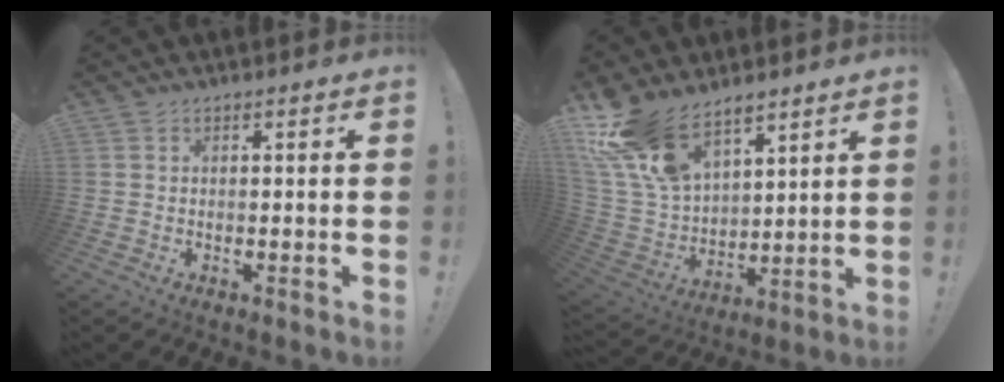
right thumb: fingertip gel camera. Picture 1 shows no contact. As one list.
[{"total": 16.8, "force": [12.4, 8.1, 8.1], "torque": [-0.181, -0.079, 0.238]}]